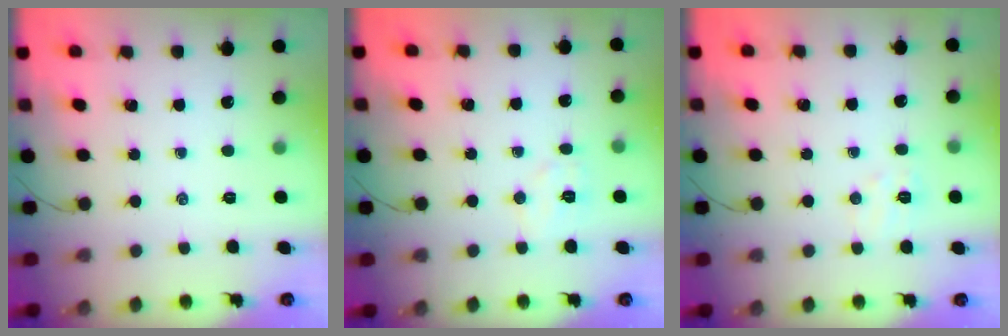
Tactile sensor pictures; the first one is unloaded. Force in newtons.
{"total": 5.7, "press": 5.7, "slide": 0.8}
{"total": 5.9, "press": 5.7, "slide": 1.4}